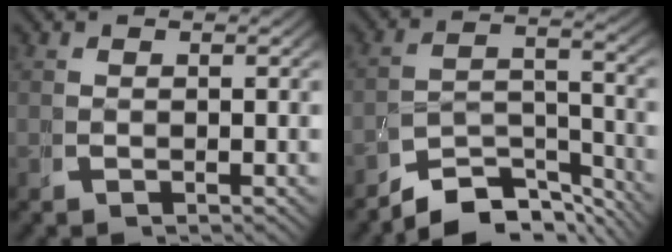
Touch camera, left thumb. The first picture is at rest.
{"total": 6.9, "force": [-5.3, 2.8, 3.3], "torque": [-0.050, -0.016, -0.089]}